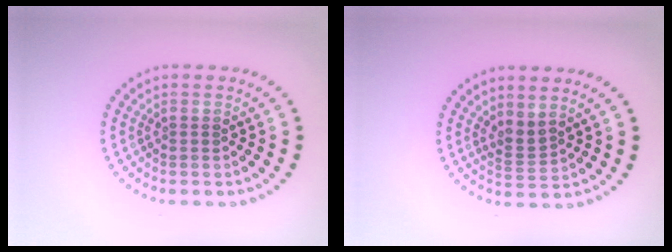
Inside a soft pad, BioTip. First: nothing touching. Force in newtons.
{"total": 1.8, "press": 1.3, "slide": 1.1}